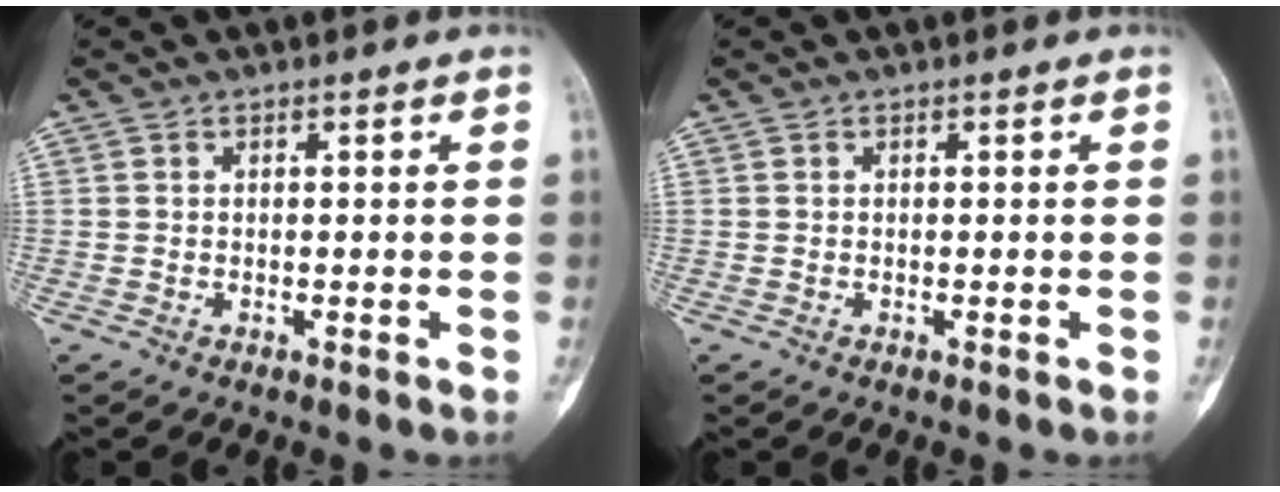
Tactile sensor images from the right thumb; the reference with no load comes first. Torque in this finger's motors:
{"motor_torque": [0.47, 0.17, 0.13, 0.04, -0.02]}